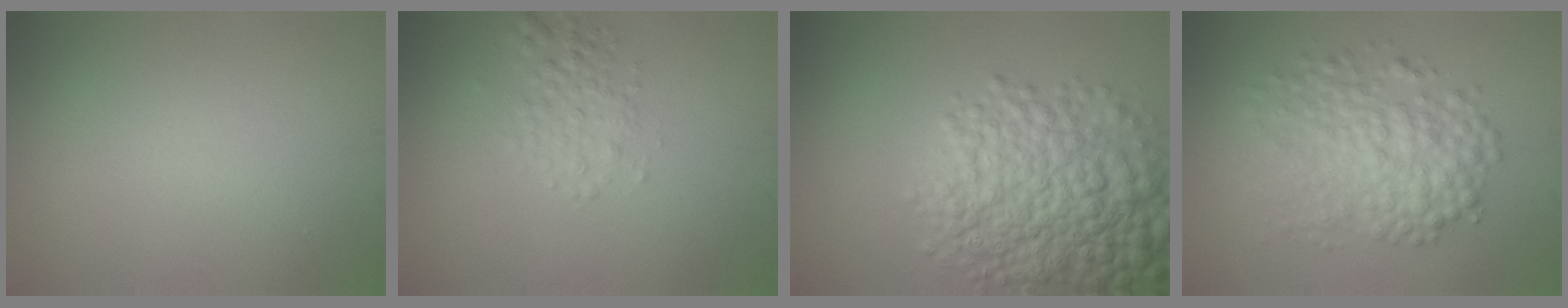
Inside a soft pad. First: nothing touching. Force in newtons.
{"total": 2.2, "press": 2.2, "slide": 0.1}
{"total": 9.7, "press": 9.7, "slide": 0.3}
{"total": 6.0, "press": 6.0, "slide": 0.1}